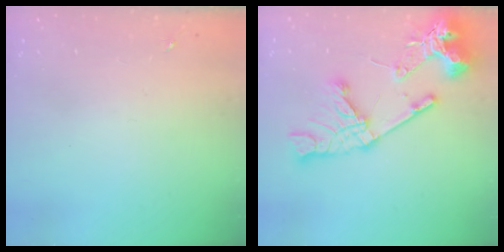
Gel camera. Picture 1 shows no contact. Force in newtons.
{"total": 20.6, "press": 20.5, "slide": 2.4}